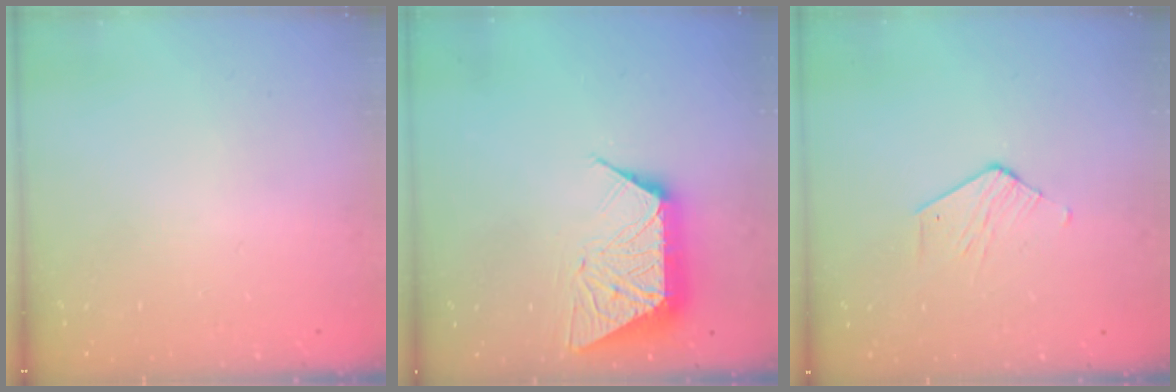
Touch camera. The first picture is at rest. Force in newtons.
{"total": 11.3, "press": 11.3, "slide": 0.5}
{"total": 2.5, "press": 2.5, "slide": 0.2}